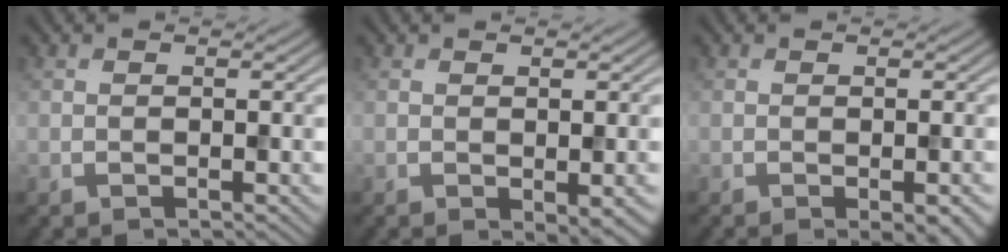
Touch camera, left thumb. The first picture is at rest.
{"total": 2.1, "force": [-0.5, 0.6, 1.9], "torque": [-0.032, -0.008, -0.006]}
{"total": 3.5, "force": [-1.6, 0.9, 3.0], "torque": [-0.037, -0.002, -0.017]}